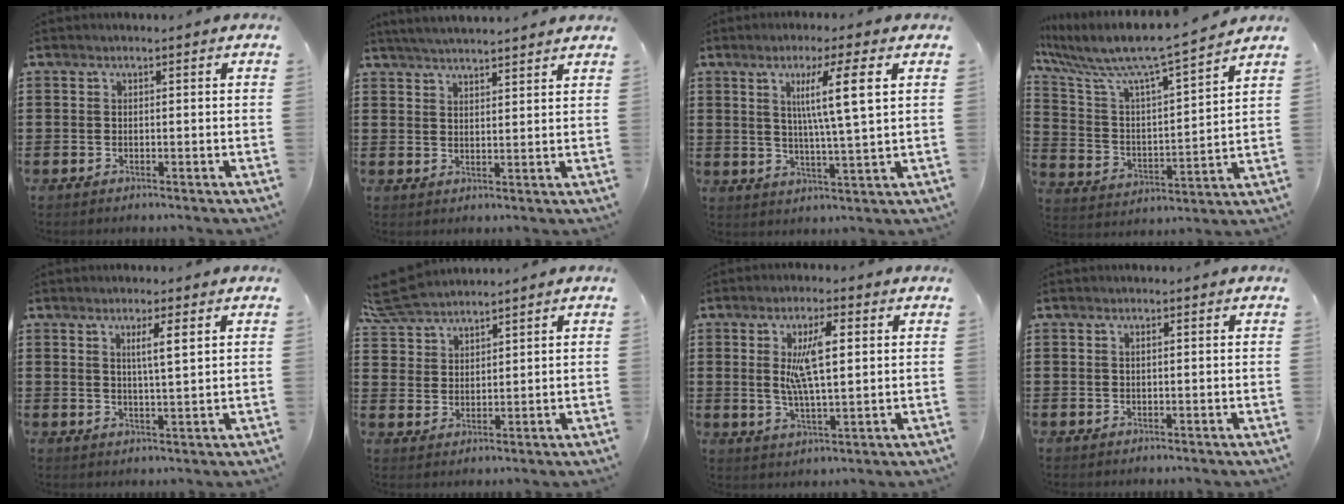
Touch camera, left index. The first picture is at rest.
{"total": 3.4, "force": [3.4, -0.5, 0.2], "torque": [-0.016, -0.010, 0.061]}
{"total": 8.2, "force": [3.0, 0.0, 7.6], "torque": [-0.146, -0.003, 0.044]}
{"total": 8.6, "force": [7.5, 0.3, 4.0], "torque": [-0.113, -0.058, 0.120]}
{"total": 3.7, "force": [1.7, 0.1, 3.2], "torque": [-0.059, -0.006, 0.025]}
{"total": 6.0, "force": [5.5, 1.9, 1.3], "torque": [-0.050, -0.011, 0.103]}
{"total": 7.7, "force": [2.2, 2.4, 7.0], "torque": [-0.144, 0.004, 0.031]}
{"total": 0.5, "force": [0.3, 0.1, 0.5], "torque": [-0.010, 0.001, 0.005]}